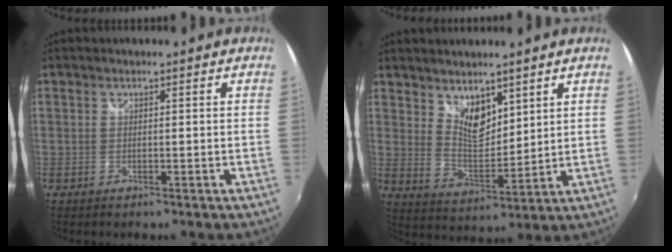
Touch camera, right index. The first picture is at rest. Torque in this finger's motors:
{"motor_torque": [0.16, 0.22, 0.17, 0.02]}